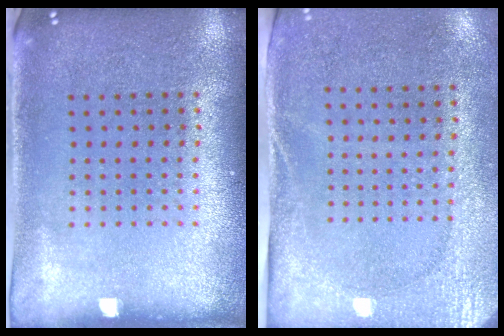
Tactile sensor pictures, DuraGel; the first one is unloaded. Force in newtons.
{"total": 2.7, "press": 2.1, "slide": 1.6}